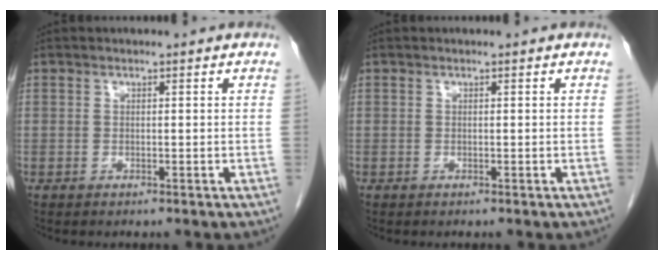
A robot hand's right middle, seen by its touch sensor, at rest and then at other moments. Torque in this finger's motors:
{"motor_torque": [-0.16, -0.01, -0.01, 0.01]}